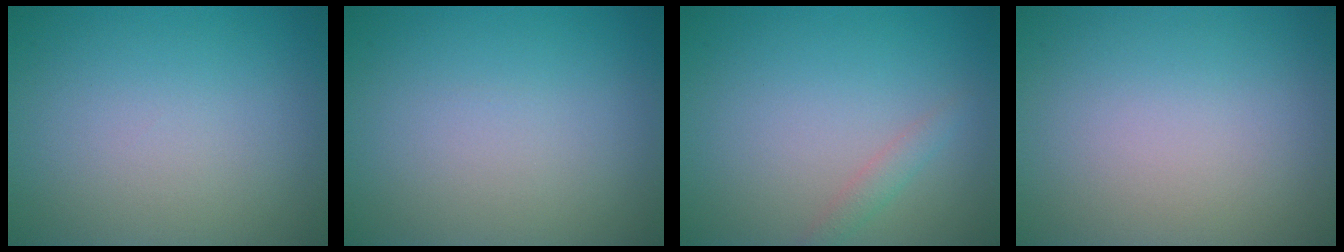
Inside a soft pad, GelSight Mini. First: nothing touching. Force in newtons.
{"total": 0.0}
{"total": 1.2, "press": 1.2, "slide": 0.1}
{"total": 0.0}